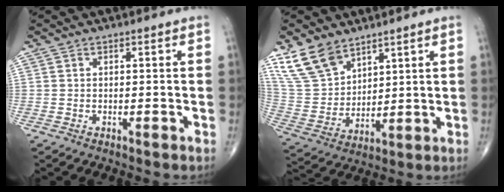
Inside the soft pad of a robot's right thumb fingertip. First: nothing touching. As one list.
[{"total": 11.9, "force": [8.4, 6.8, 5.1], "torque": [-0.090, -0.034, 0.187]}]